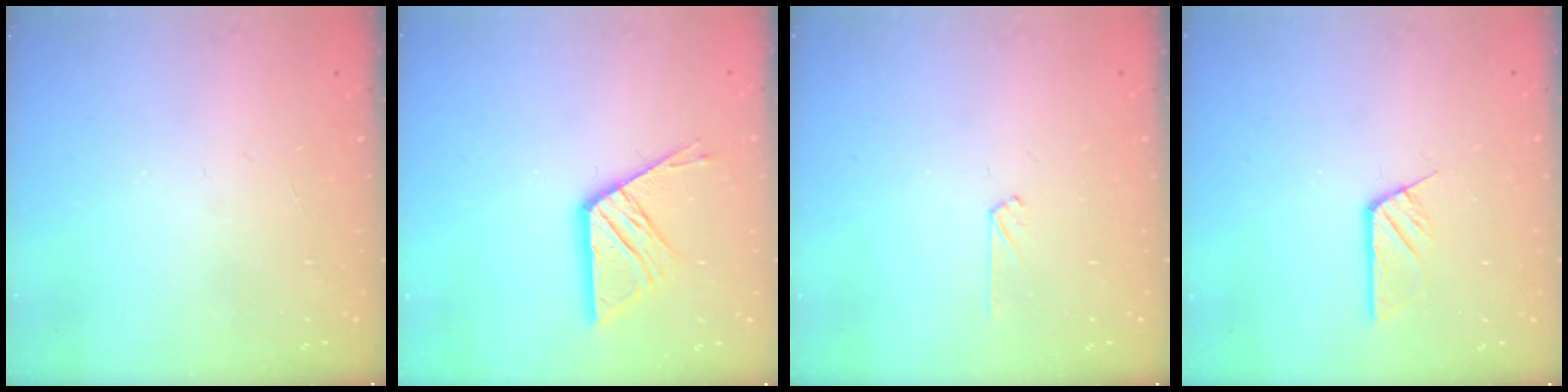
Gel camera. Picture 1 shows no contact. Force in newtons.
{"total": 11.4, "press": 11.4, "slide": 0.8}
{"total": 2.5, "press": 2.5, "slide": 0.3}
{"total": 4.5, "press": 4.5, "slide": 0.0}